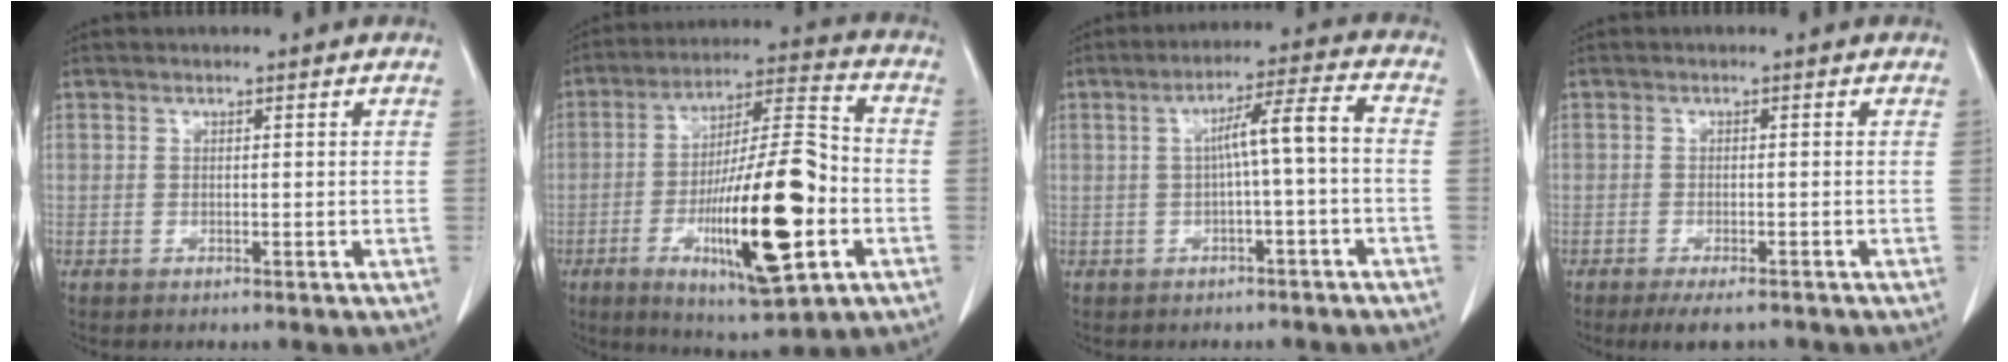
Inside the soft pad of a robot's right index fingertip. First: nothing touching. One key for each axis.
{"total": 20.0, "fx": -5.6, "fy": 3.4, "fz": 18.9, "tx": -0.329, "ty": -0.008, "tz": -0.083}
{"total": 6.3, "fx": -0.6, "fy": -0.2, "fz": 6.3, "tx": -0.098, "ty": 0.027, "tz": -0.005}
{"total": 4.2, "fx": -3.2, "fy": 1.2, "fz": 2.4, "tx": -0.029, "ty": -0.005, "tz": -0.043}